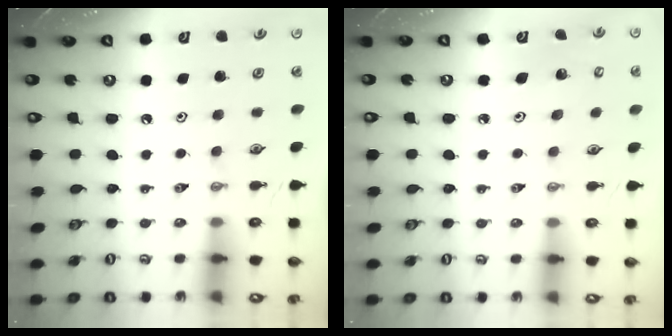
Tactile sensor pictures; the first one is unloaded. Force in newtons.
{"total": 4.8, "press": 4.6, "slide": 1.3}